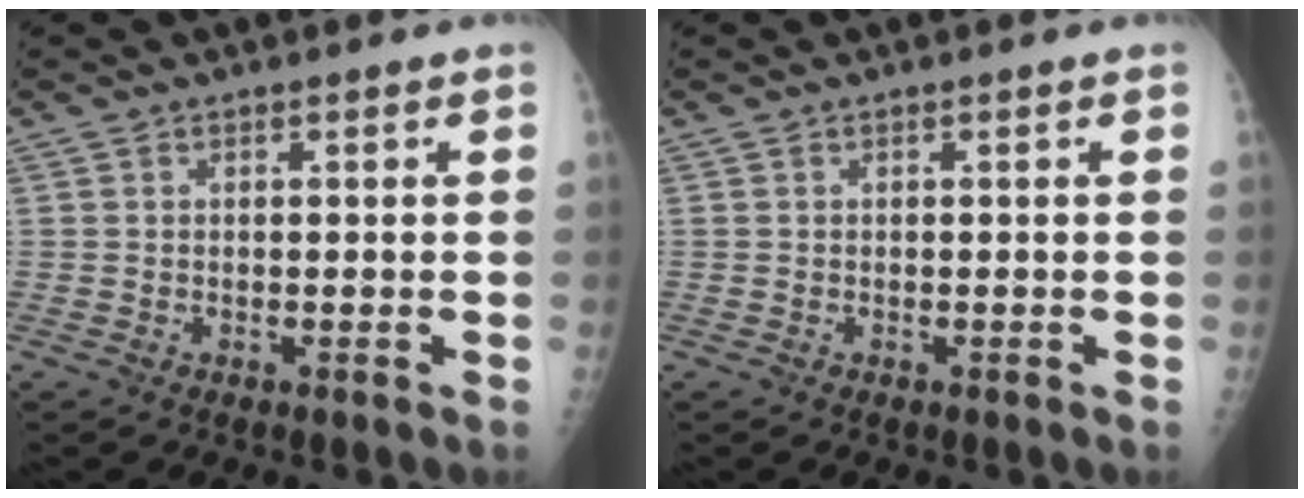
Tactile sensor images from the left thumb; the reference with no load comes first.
{"total": 0.0}